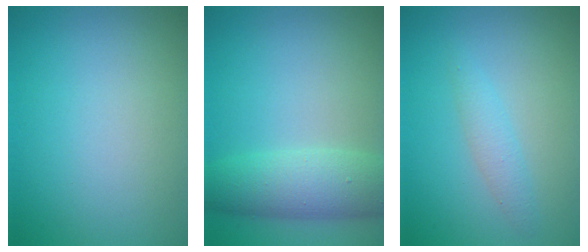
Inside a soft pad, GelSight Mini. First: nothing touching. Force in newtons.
{"total": 5.2, "press": 5.2, "slide": 0.1}
{"total": 1.6, "press": 1.6, "slide": 0.1}